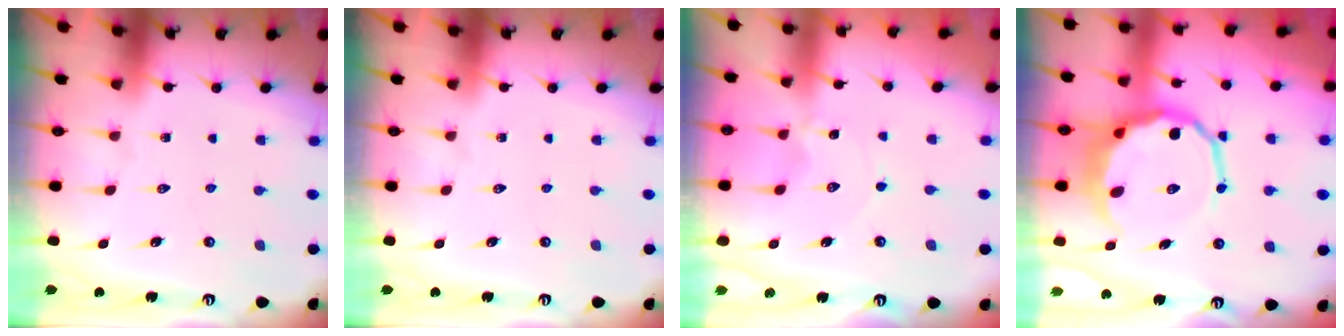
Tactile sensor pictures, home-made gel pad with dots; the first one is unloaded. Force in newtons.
{"total": 0.0}
{"total": 0.5, "press": 0.5, "slide": 0.1}
{"total": 11.8, "press": 11.3, "slide": 3.4}